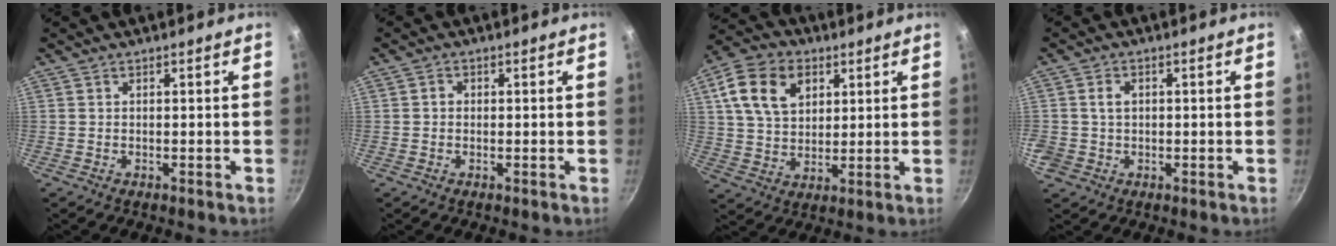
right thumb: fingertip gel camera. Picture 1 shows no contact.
{"total": 1.2, "force": [0.1, 1.0, 0.5], "torque": [-0.007, 0.005, -0.001]}
{"total": 13.3, "force": [4.9, 9.3, 8.2], "torque": [-0.130, -0.004, 0.082]}
{"total": 4.1, "force": [0.2, 3.5, 2.1], "torque": [-0.029, 0.006, 0.002]}